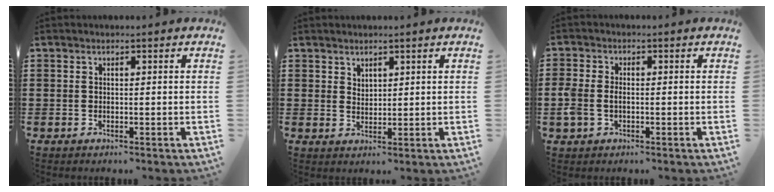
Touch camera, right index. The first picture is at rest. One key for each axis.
{"total": 1.8, "fx": 1.6, "fy": 0.9, "fz": 0.1, "tx": -0.005, "ty": 0.003, "tz": 0.032}
{"total": 2.6, "fx": -0.6, "fy": 1.9, "fz": 1.7, "tx": -0.049, "ty": -0.001, "tz": -0.017}